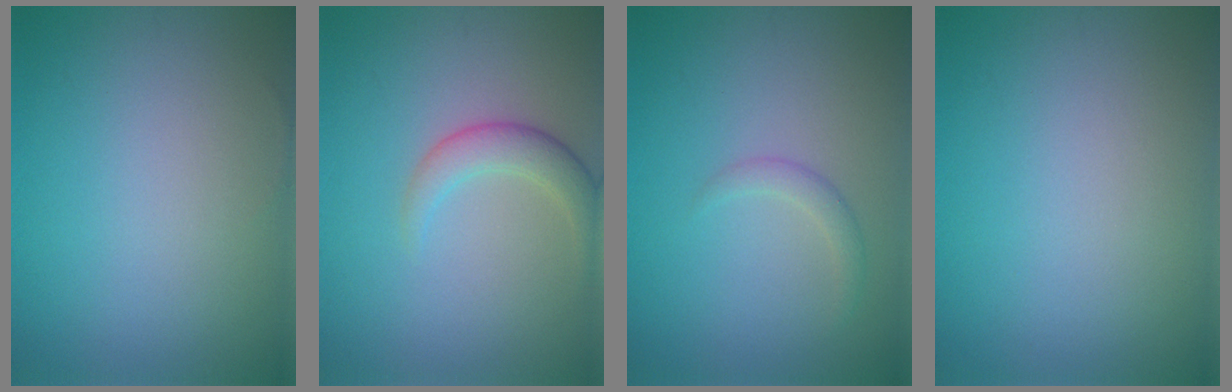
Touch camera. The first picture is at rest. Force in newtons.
{"total": 2.7, "press": 2.7, "slide": 0.2}
{"total": 1.3, "press": 1.3, "slide": 0.1}
{"total": 0.0}